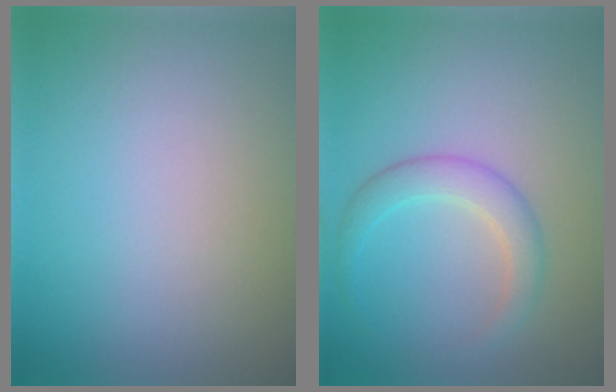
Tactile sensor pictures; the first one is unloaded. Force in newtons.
{"total": 2.8, "press": 2.8, "slide": 0.0}